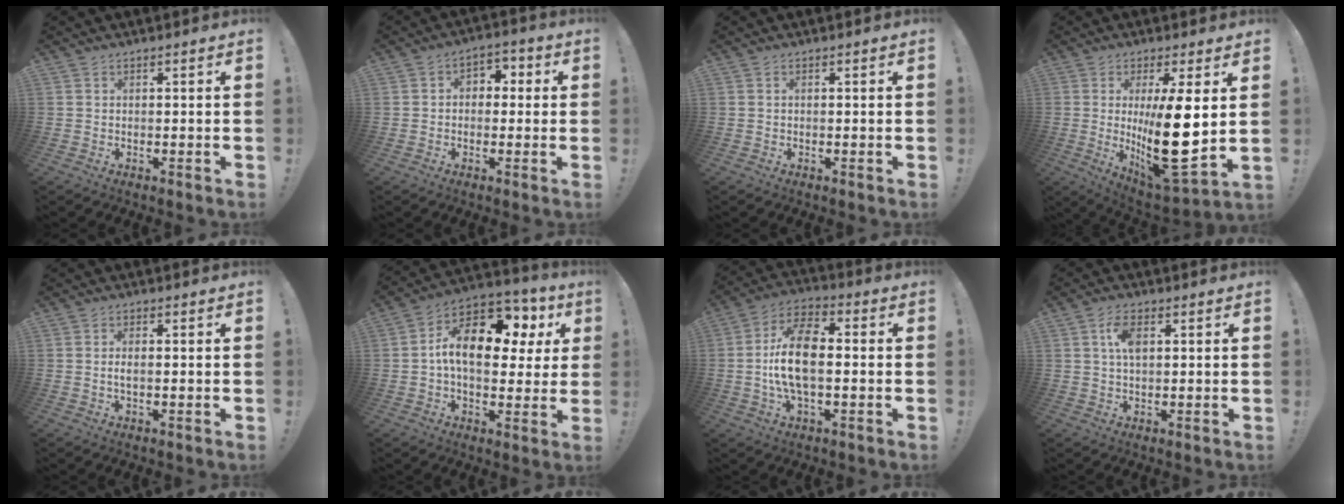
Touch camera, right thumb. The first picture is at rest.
{"total": 4.4, "force": [-1.2, 3.7, 2.0], "torque": [-0.025, 0.021, -0.021]}
{"total": 0.0}
{"total": 20.0, "force": [1.7, 6.5, 18.8], "torque": [-0.303, -0.042, 0.035]}
{"total": 1.9, "force": [-0.3, 0.6, 1.7], "torque": [-0.039, 0.005, -0.005]}
{"total": 16.8, "force": [4.0, 9.4, 13.3], "torque": [-0.197, -0.017, 0.067]}
{"total": 13.8, "force": [-0.9, 6.8, 12.0], "torque": [-0.231, 0.008, -0.019]}
{"total": 4.4, "force": [1.2, 2.3, 3.5], "torque": [-0.065, 0.004, 0.018]}